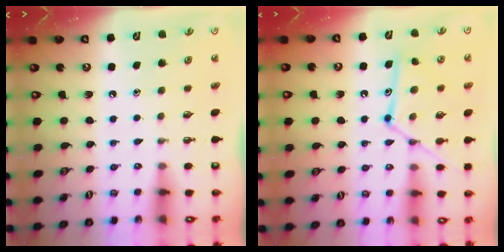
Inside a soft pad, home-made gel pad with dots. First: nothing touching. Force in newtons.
{"total": 13.9, "press": 13.9, "slide": 0.8}